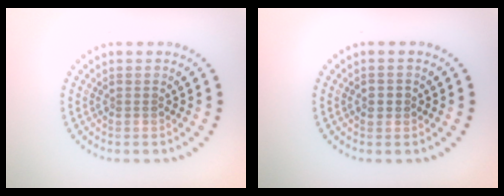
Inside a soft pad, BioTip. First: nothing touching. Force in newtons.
{"total": 1.0, "press": 0.9, "slide": 0.1}